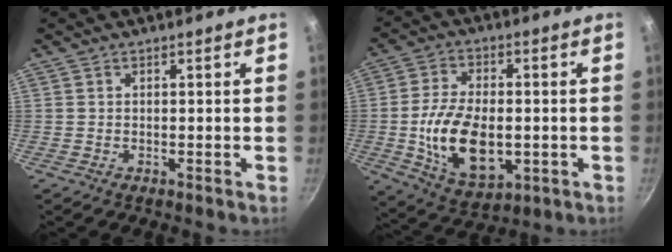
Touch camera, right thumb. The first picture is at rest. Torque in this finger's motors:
{"motor_torque": [-0.52, 0.94, 1.50, -0.38, 0.15]}